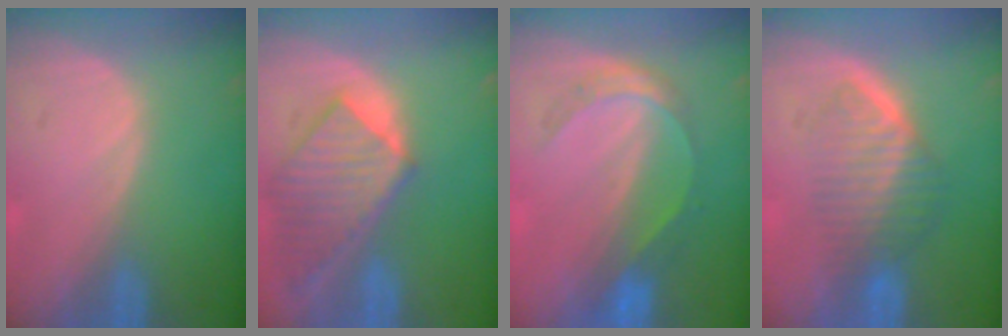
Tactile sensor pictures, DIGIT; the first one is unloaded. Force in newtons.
{"total": 8.8, "press": 7.9, "slide": 3.9}
{"total": 5.1, "press": 4.9, "slide": 1.4}
{"total": 6.6, "press": 5.9, "slide": 2.9}